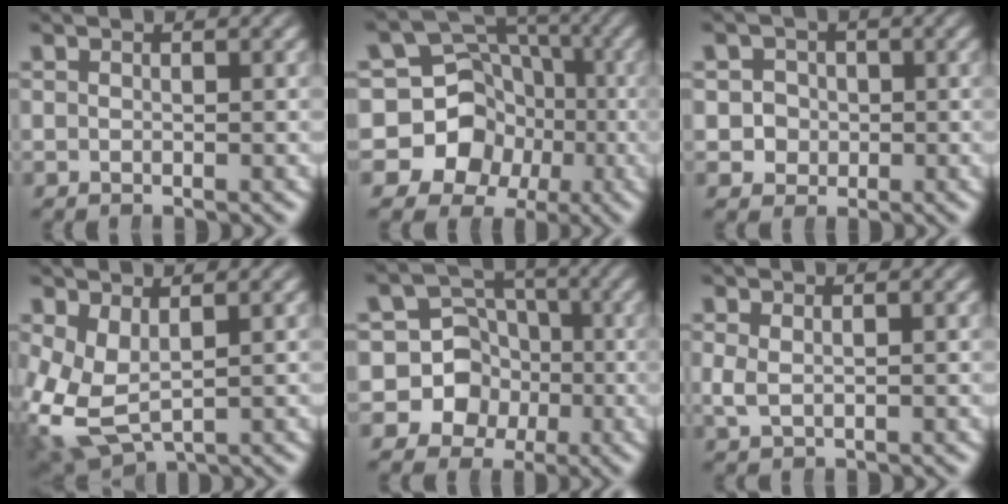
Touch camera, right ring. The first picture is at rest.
{"total": 15.3, "force": [-2.0, 13.9, 6.2], "torque": [-0.151, -0.065, -0.028]}
{"total": 4.5, "force": [-0.1, 4.4, 1.1], "torque": [-0.035, -0.008, -0.004]}
{"total": 6.8, "force": [-1.2, 5.5, 3.9], "torque": [-0.121, -0.049, 0.005]}
{"total": 12.5, "force": [-2.2, 11.5, 4.3], "torque": [-0.121, -0.058, -0.031]}
{"total": 1.1, "force": [0.3, 0.6, 0.9], "torque": [-0.031, -0.018, 0.018]}